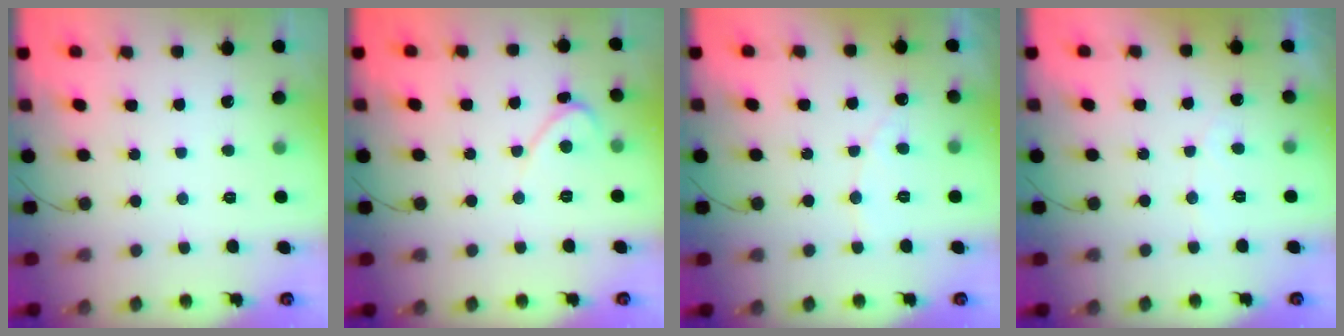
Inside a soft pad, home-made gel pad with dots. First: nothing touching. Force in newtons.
{"total": 2.5, "press": 2.5, "slide": 0.2}
{"total": 4.5, "press": 4.4, "slide": 0.3}
{"total": 2.7, "press": 2.7, "slide": 0.1}